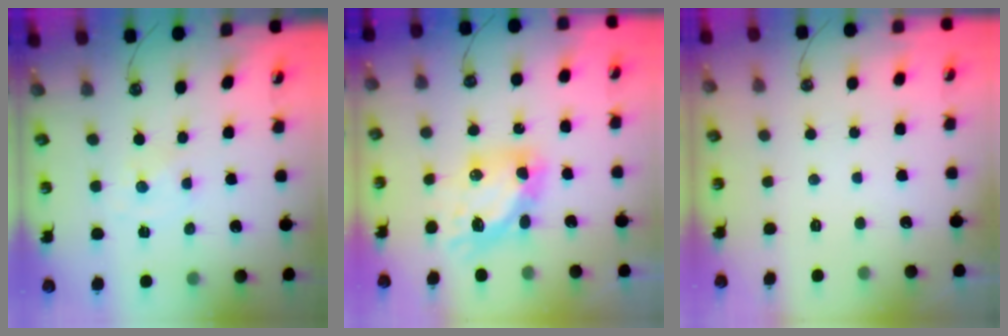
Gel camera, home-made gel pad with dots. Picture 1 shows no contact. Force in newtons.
{"total": 10.4, "press": 10.3, "slide": 1.0}
{"total": 0.0}